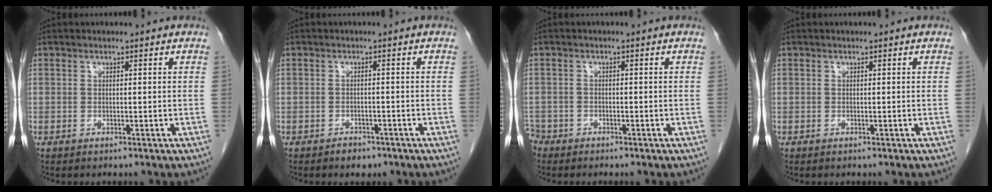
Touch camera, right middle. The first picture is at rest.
{"total": 2.1, "force": [-1.6, 1.1, 0.7], "torque": [-0.018, 0.001, -0.018]}
{"total": 3.0, "force": [-2.5, 1.6, 0.2], "torque": [-0.009, 0.001, -0.050]}
{"total": 0.0}